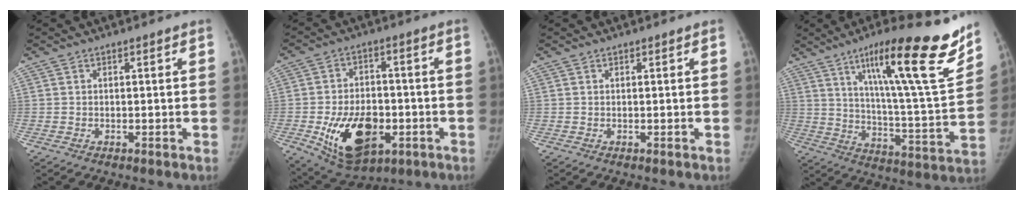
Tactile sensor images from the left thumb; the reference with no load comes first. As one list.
[{"total": 16.6, "force": [-5.2, 10.3, 11.9], "torque": [-0.161, 0.013, -0.069]}, {"total": 0.0}, {"total": 24.6, "force": [15.4, 3.2, 19.0], "torque": [-0.257, -0.067, 0.243]}]